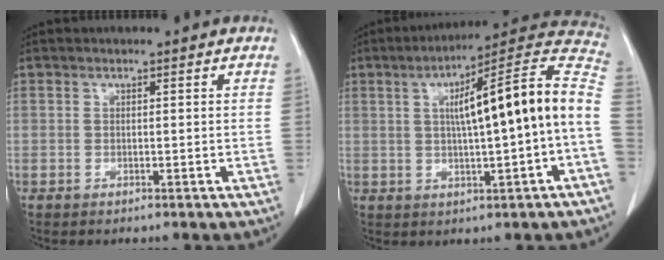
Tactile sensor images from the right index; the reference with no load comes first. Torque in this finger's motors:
{"motor_torque": [1.60, -0.54, 0.78, 0.21]}